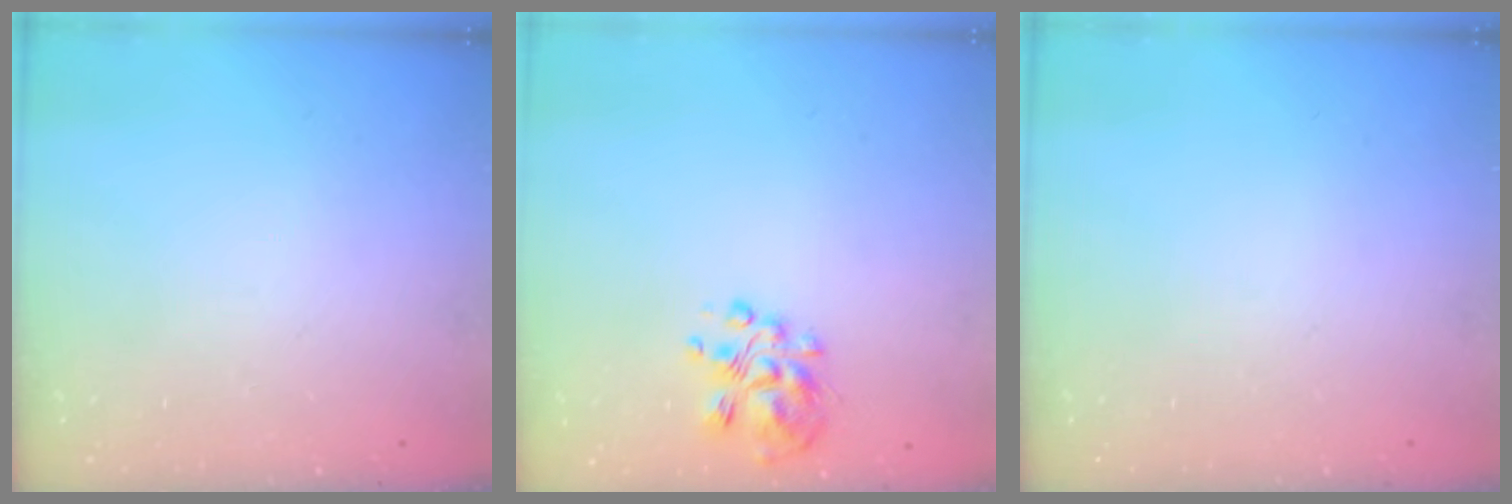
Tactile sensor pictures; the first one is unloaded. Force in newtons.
{"total": 7.6, "press": 7.4, "slide": 1.7}
{"total": 0.0}